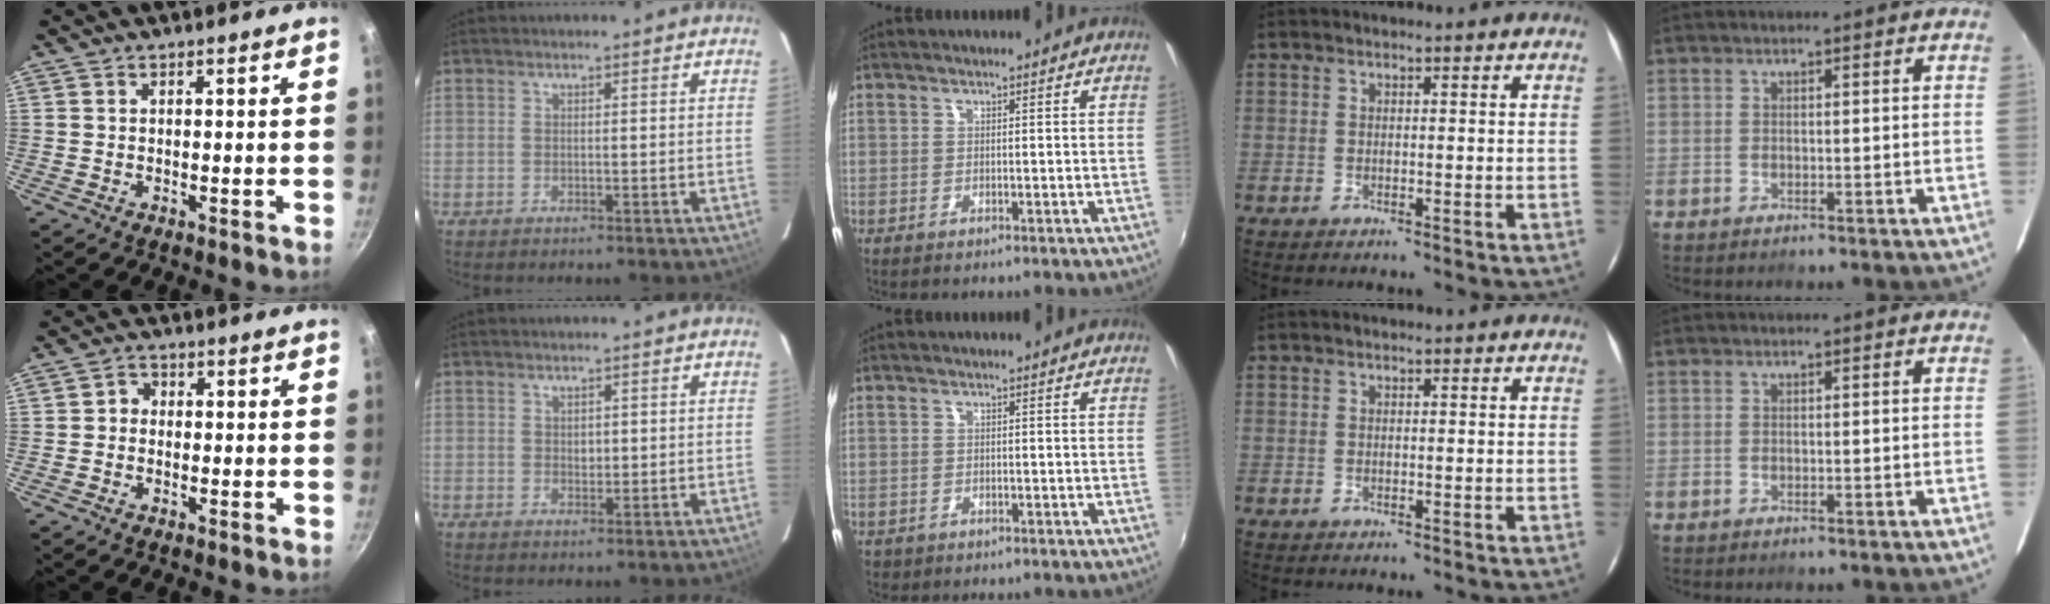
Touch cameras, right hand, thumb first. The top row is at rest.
{"thumb": {"total": 2.0, "force": [-0.3, 1.8, 0.9], "torque": [-0.004, 0.008, -0.012]}, "index": {"total": 1.4, "force": [0.6, 1.1, 0.7], "torque": [-0.007, 0.003, 0.013]}, "middle": {"total": 1.1, "force": [-0.6, 0.9, 0.4], "torque": [-0.010, -0.002, -0.006]}}